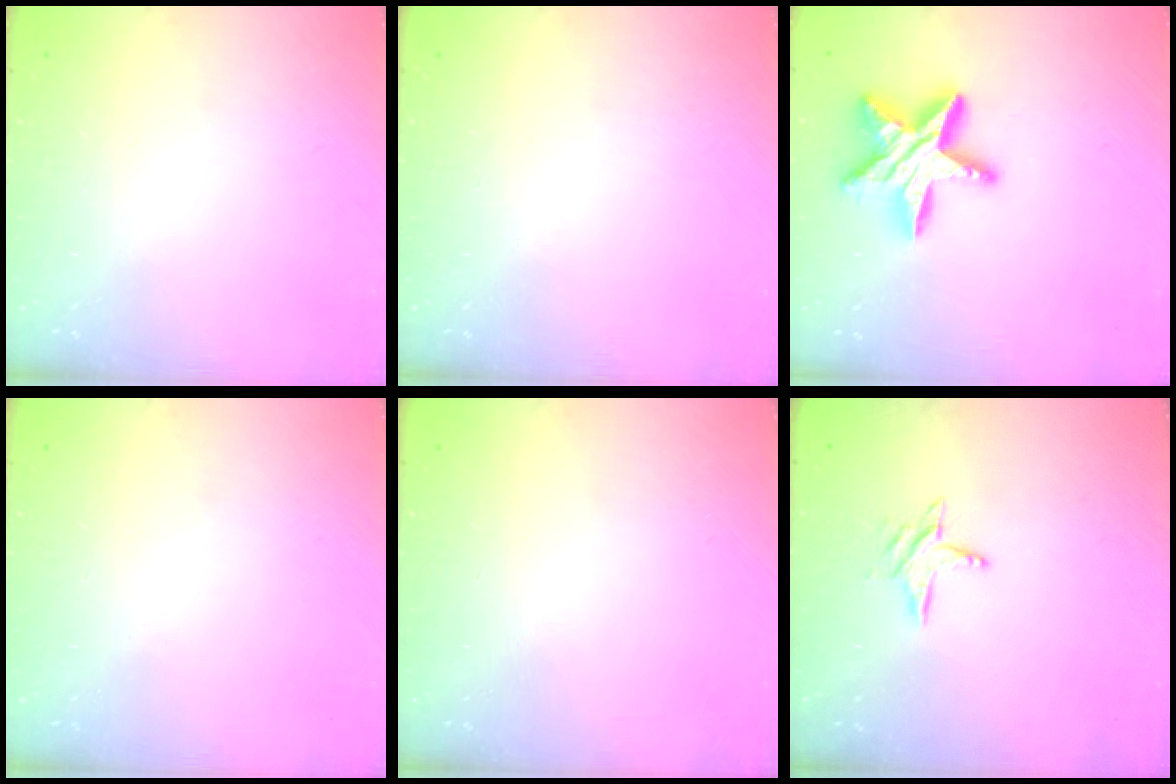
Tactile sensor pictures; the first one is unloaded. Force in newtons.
{"total": 0.0}
{"total": 16.0, "press": 15.9, "slide": 1.0}
{"total": 0.0}
{"total": 0.0}
{"total": 5.4, "press": 5.4, "slide": 0.5}